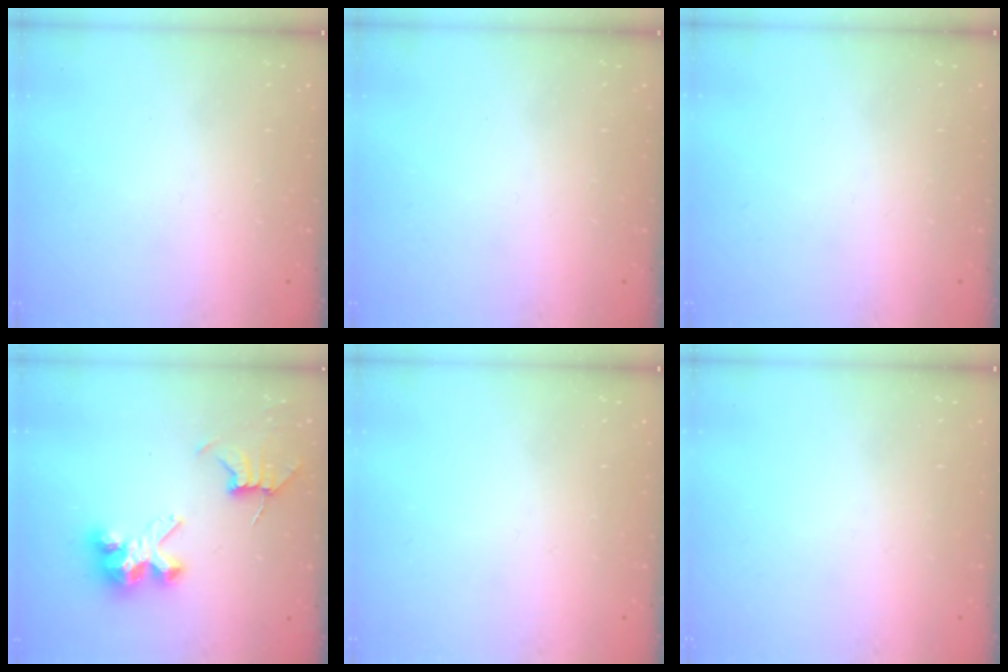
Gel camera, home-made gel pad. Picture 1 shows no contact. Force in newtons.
{"total": 0.0}
{"total": 0.0}
{"total": 8.7, "press": 8.6, "slide": 0.7}
{"total": 0.0}
{"total": 0.0}